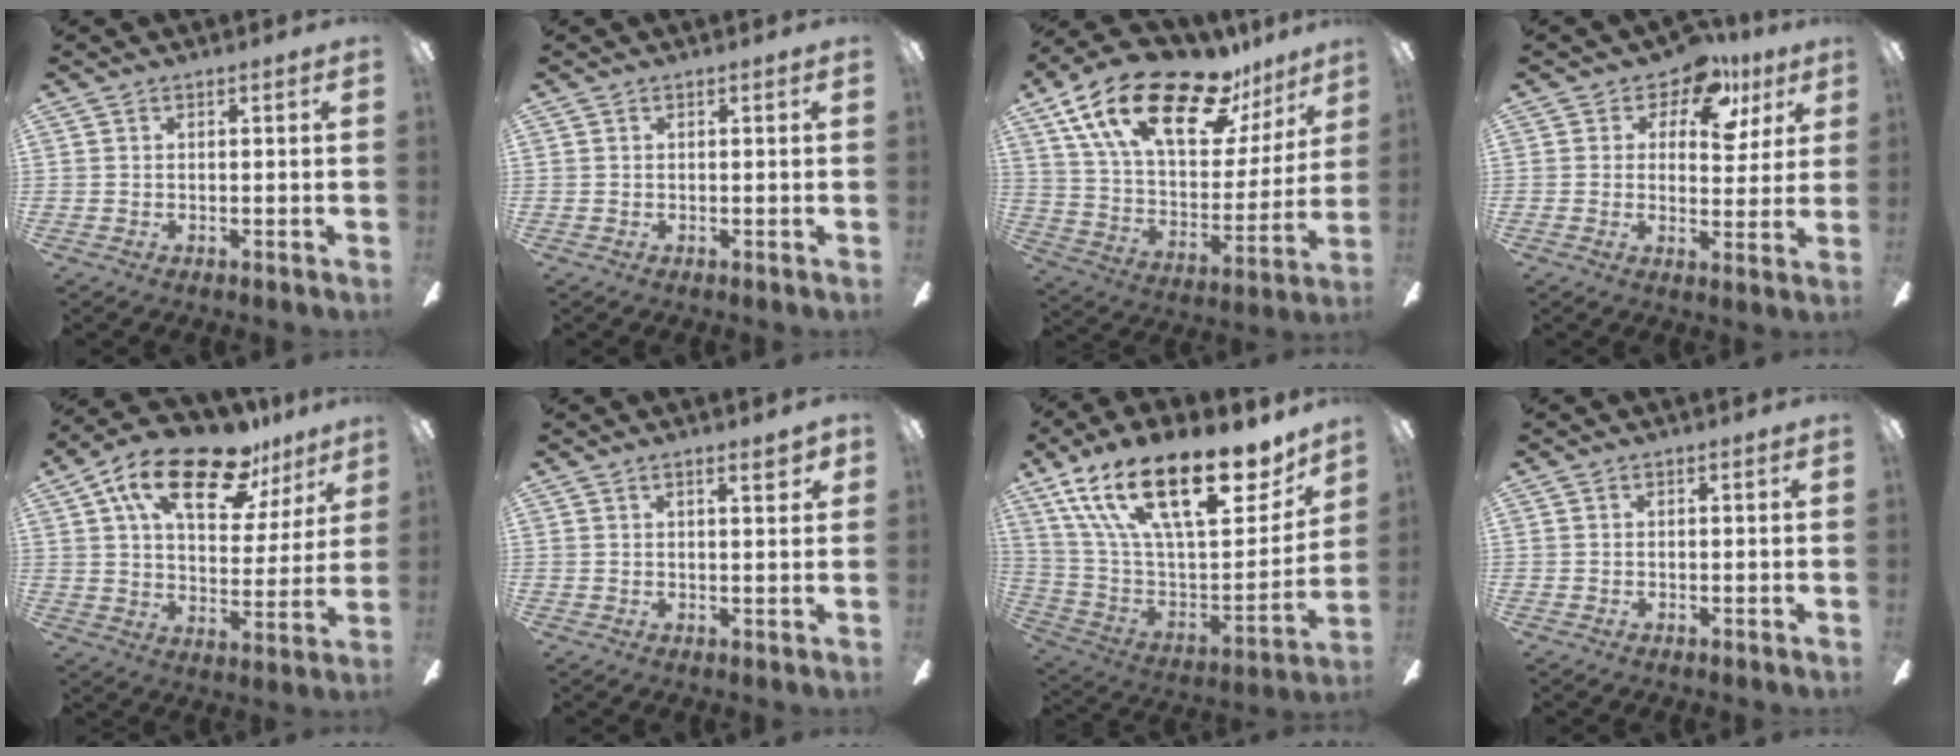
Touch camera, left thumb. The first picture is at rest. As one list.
[{"total": 0.0}, {"total": 26.2, "force": [16.2, 11.0, 17.4], "torque": [-0.303, -0.087, 0.278]}, {"total": 10.7, "force": [6.7, 5.6, 6.3], "torque": [-0.079, -0.036, 0.114]}, {"total": 20.7, "force": [12.8, 8.9, 13.5], "torque": [-0.228, -0.057, 0.217]}, {"total": 3.6, "force": [2.1, 0.6, 2.8], "torque": [-0.034, -0.007, 0.030]}, {"total": 27.5, "force": [16.5, 10.8, 19.2], "torque": [-0.322, -0.102, 0.281]}, {"total": 0.0}]